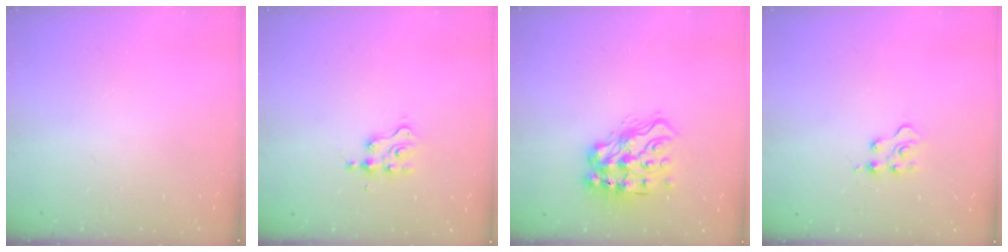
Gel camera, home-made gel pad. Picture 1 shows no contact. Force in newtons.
{"total": 2.8, "press": 2.8, "slide": 0.3}
{"total": 14.9, "press": 14.8, "slide": 1.2}
{"total": 3.8, "press": 3.7, "slide": 0.5}